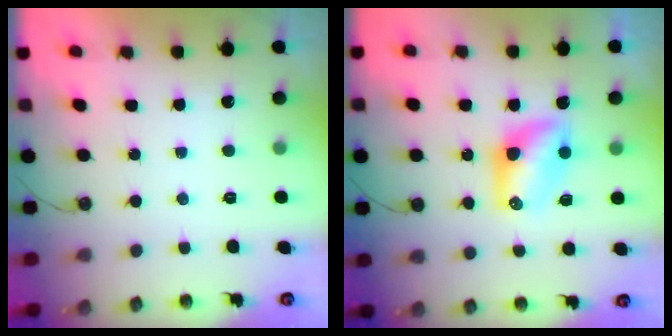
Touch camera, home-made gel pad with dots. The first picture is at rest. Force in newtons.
{"total": 7.1, "press": 7.1, "slide": 0.6}